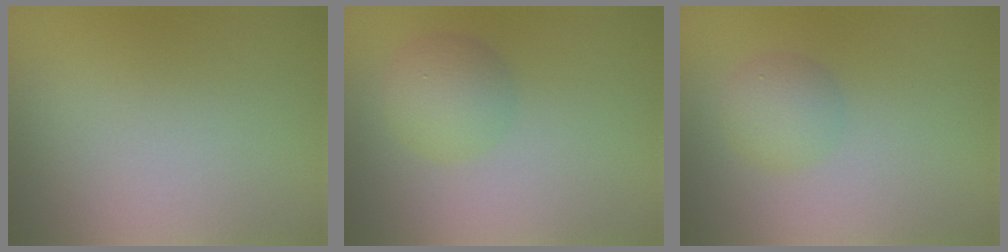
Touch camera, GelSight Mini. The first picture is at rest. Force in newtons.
{"total": 3.0, "press": 3.0, "slide": 0.1}
{"total": 2.4, "press": 2.4, "slide": 0.0}